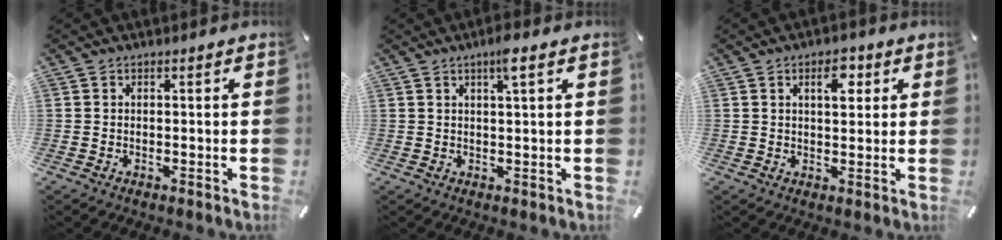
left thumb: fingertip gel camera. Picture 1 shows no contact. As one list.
[{"total": 3.7, "force": [2.0, 0.2, 3.1], "torque": [-0.057, -0.004, 0.030]}, {"total": 5.7, "force": [2.3, 2.9, 4.4], "torque": [-0.053, -0.007, 0.030]}]